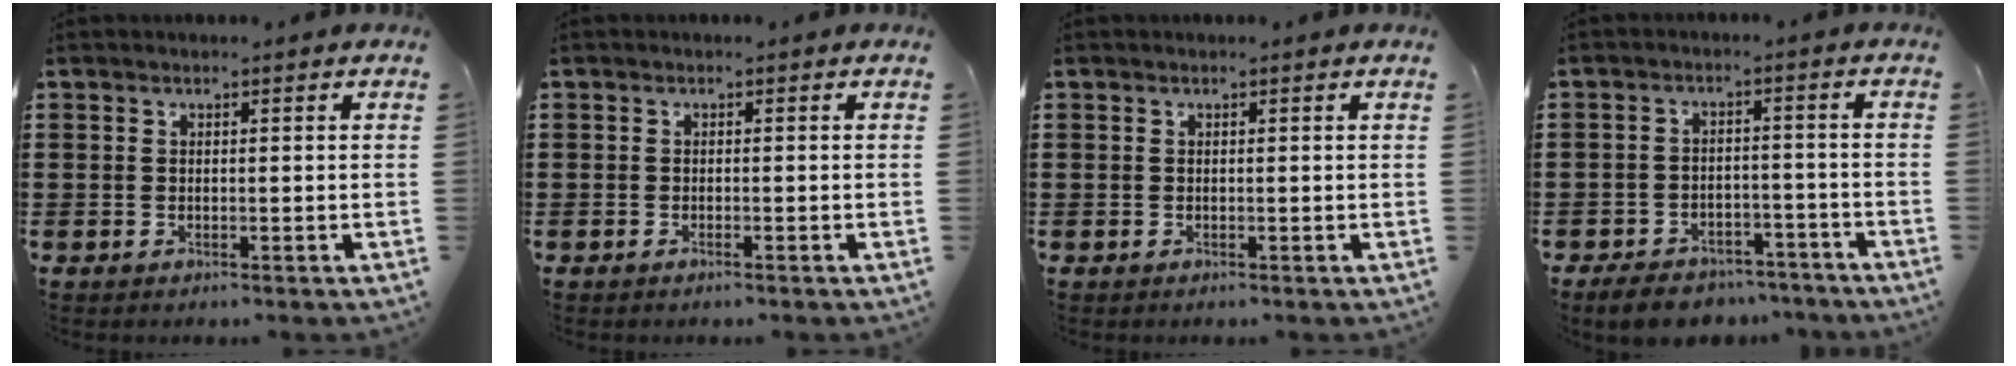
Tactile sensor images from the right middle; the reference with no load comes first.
{"total": 0.5, "force": [-0.4, 0.0, 0.3], "torque": [-0.007, -0.002, -0.007]}
{"total": 0.0}
{"total": 4.8, "force": [-4.6, 1.1, 0.8], "torque": [-0.019, 0.011, -0.094]}